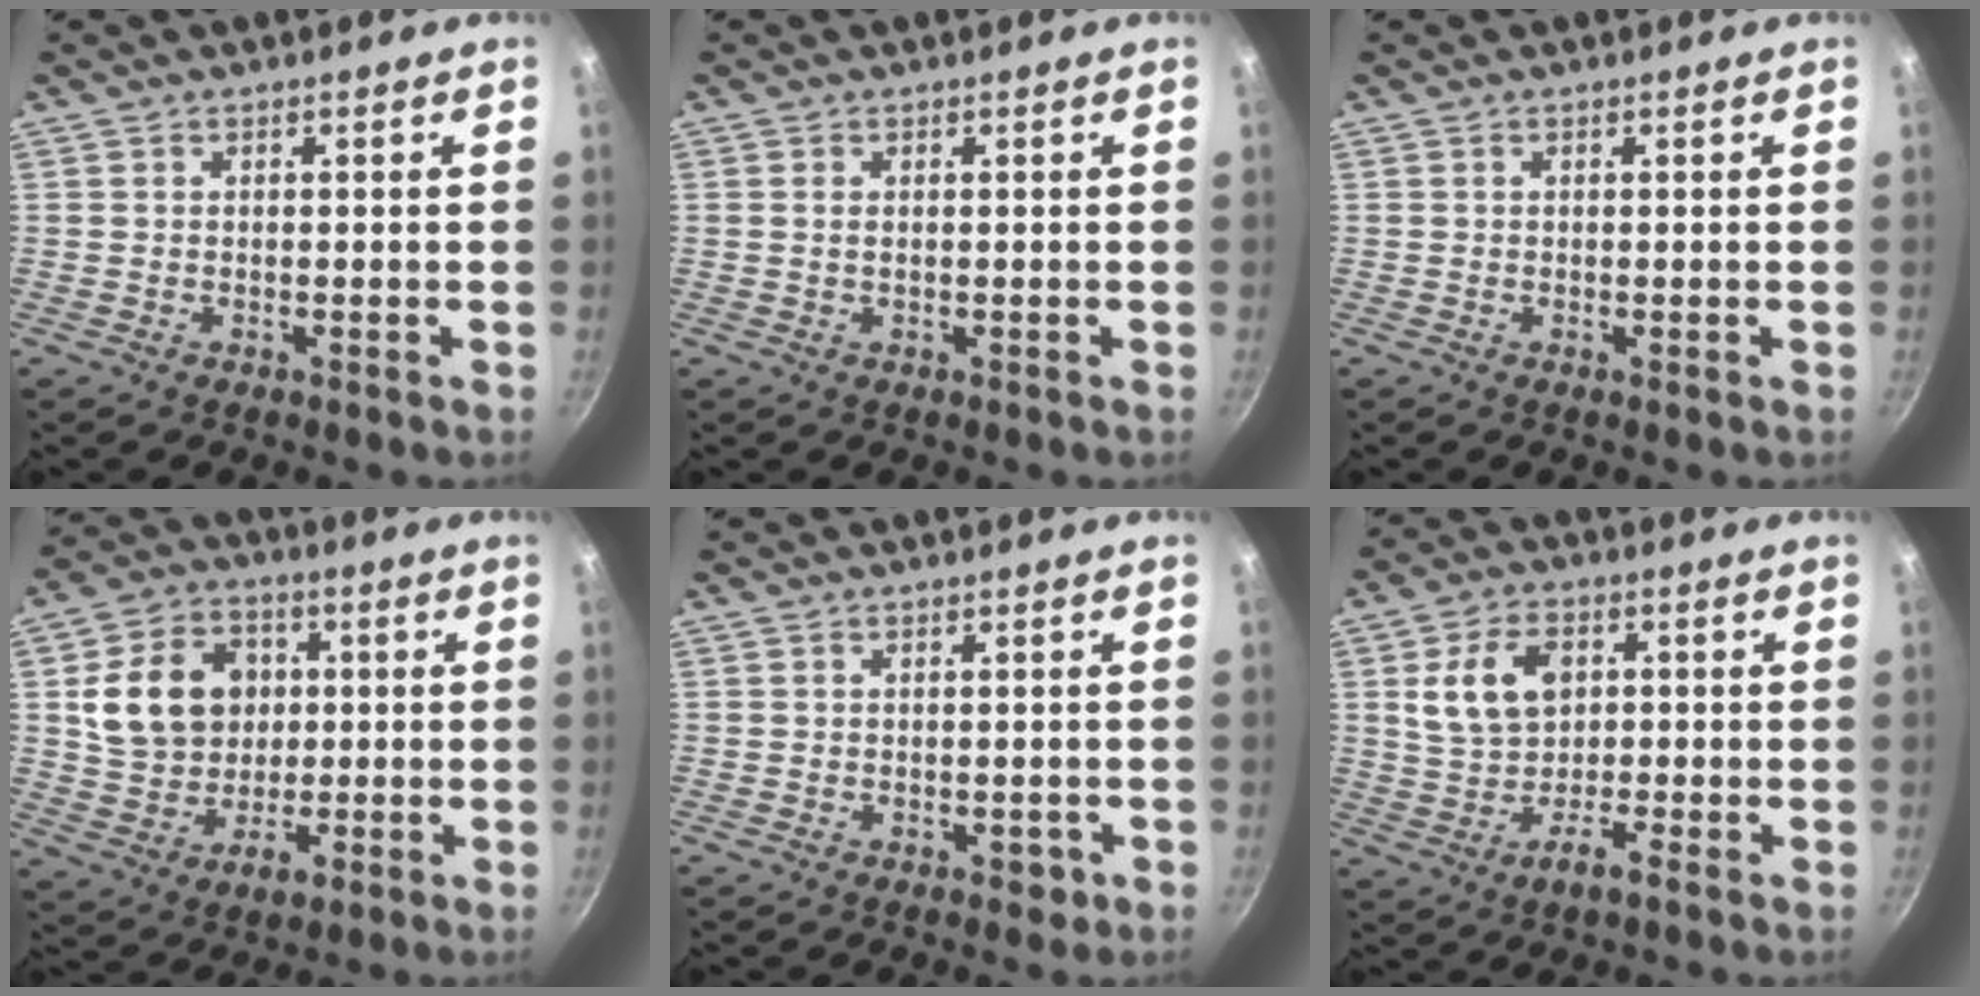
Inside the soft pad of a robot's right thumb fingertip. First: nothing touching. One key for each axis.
{"total": 0.7, "fx": 0.1, "fy": 0.4, "fz": 0.6, "tx": -0.014, "ty": 0.000, "tz": 0.003}
{"total": 0.0}
{"total": 14.5, "fx": 2.1, "fy": 11.7, "fz": 8.3, "tx": -0.114, "ty": 0.009, "tz": 0.041}
{"total": 1.6, "fx": -0.7, "fy": 1.0, "fz": 1.0, "tx": 0.000, "ty": 0.003, "tz": -0.007}
{"total": 9.7, "fx": 0.8, "fy": 6.2, "fz": 7.4, "tx": -0.127, "ty": 0.007, "tz": 0.014}